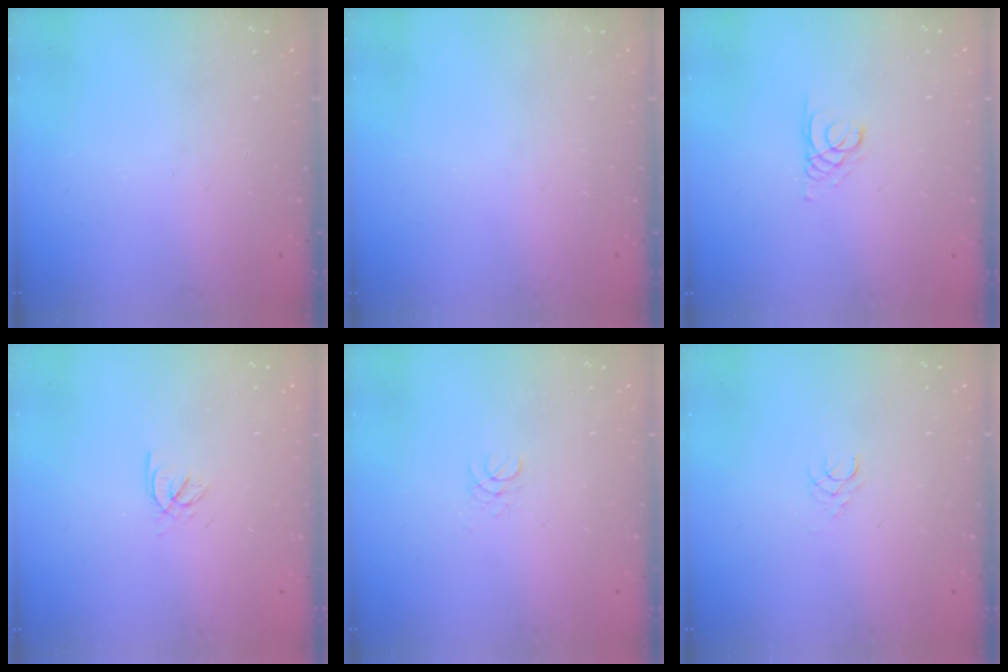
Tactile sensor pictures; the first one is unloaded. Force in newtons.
{"total": 0.0}
{"total": 2.1, "press": 2.1, "slide": 0.2}
{"total": 2.3, "press": 2.2, "slide": 0.3}
{"total": 1.3, "press": 1.3, "slide": 0.1}
{"total": 2.4, "press": 2.4, "slide": 0.3}